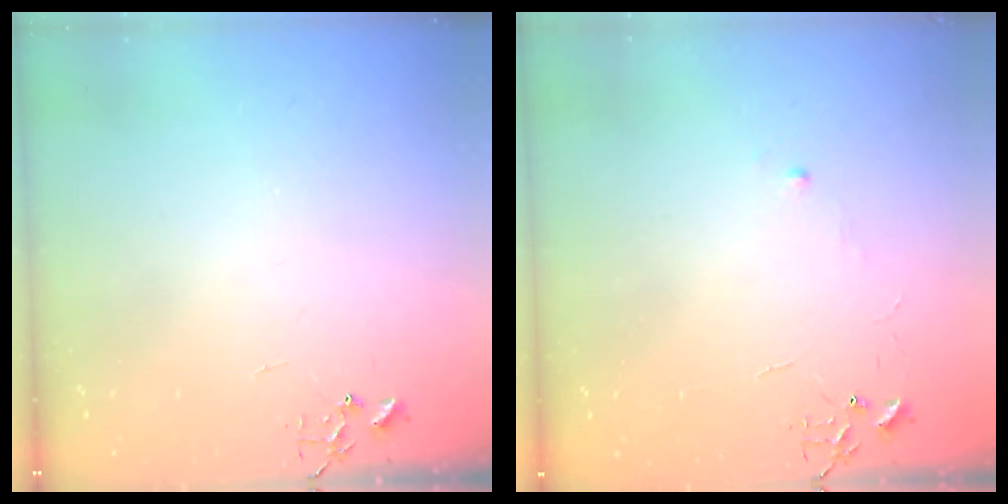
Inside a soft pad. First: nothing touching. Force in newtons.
{"total": 4.4, "press": 4.4, "slide": 0.6}